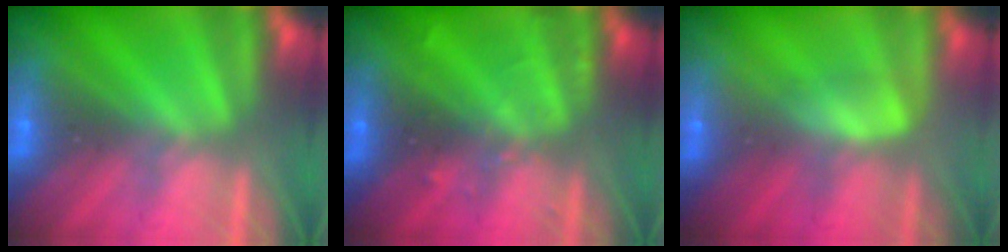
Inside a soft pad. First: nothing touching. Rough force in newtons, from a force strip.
{"total": 2.4}
{"total": 2.5}